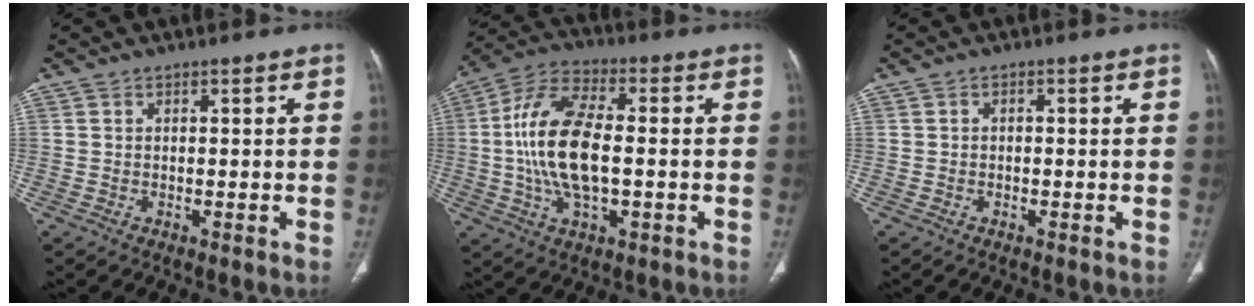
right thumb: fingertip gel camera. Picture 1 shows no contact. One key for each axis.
{"total": 16.6, "fx": -0.6, "fy": 7.4, "fz": 14.8, "tx": -0.304, "ty": 0.018, "tz": -0.013}
{"total": 0.6, "fx": -0.1, "fy": 0.4, "fz": 0.4, "tx": -0.004, "ty": 0.002, "tz": -0.006}